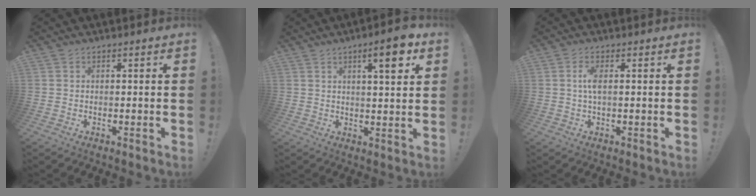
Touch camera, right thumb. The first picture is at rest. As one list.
[{"total": 8.4, "force": [4.1, 1.6, 7.2], "torque": [-0.093, -0.014, 0.056]}, {"total": 3.8, "force": [0.3, 1.1, 3.7], "torque": [-0.071, -0.001, -0.001]}]